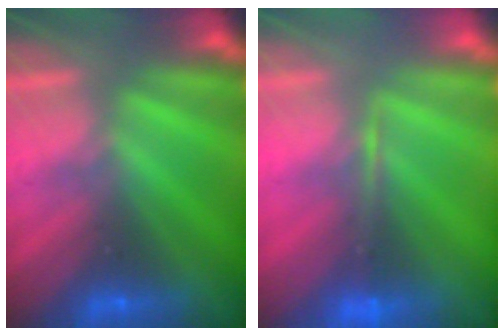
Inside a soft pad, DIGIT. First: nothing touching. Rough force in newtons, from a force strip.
{"total": 1.3}